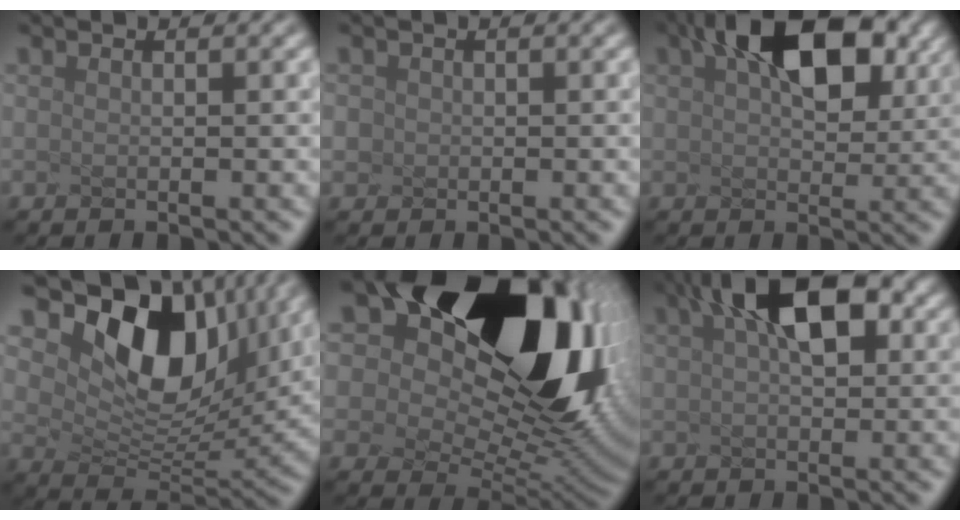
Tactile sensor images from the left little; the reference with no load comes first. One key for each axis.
{"total": 2.2, "fx": -1.0, "fy": -1.1, "fz": -1.6, "tx": -0.006, "ty": -0.013, "tz": 0.024}
{"total": 7.9, "fx": 2.9, "fy": 3.9, "fz": 6.2, "tx": -0.124, "ty": 0.008, "tz": 0.083}
{"total": 7.4, "fx": 2.6, "fy": 4.9, "fz": 5.0, "tx": -0.114, "ty": -0.025, "tz": 0.088}
{"total": 17.6, "fx": 6.8, "fy": 11.1, "fz": 11.8, "tx": -0.204, "ty": 0.029, "tz": 0.155}
{"total": 5.0, "fx": 1.3, "fy": 1.9, "fz": 4.5, "tx": -0.097, "ty": 0.009, "tz": 0.050}